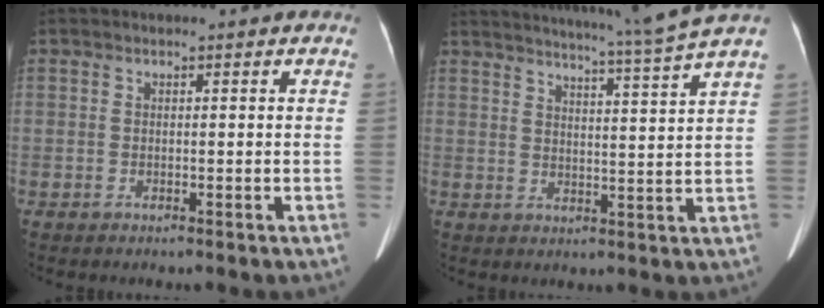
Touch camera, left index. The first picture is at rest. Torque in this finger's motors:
{"motor_torque": [-0.53, -1.61, 0.15, 0.09]}